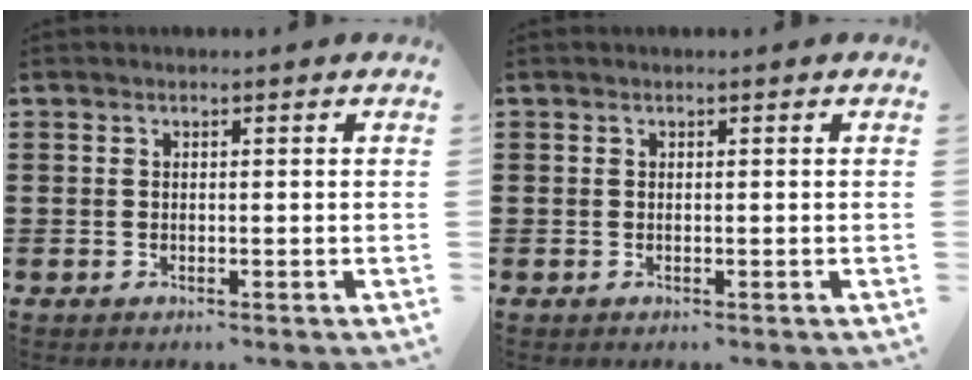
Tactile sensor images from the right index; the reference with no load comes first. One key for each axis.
{"total": 0.0}